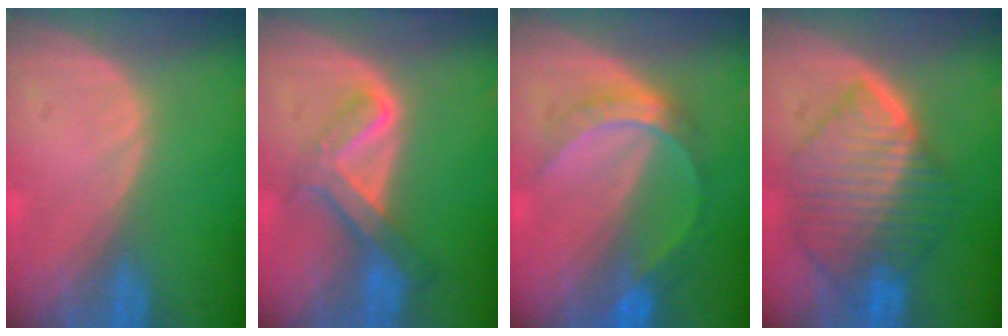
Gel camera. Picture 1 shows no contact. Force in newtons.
{"total": 6.7, "press": 5.6, "slide": 3.6}
{"total": 6.7, "press": 5.7, "slide": 3.4}
{"total": 10.5, "press": 10.4, "slide": 1.0}